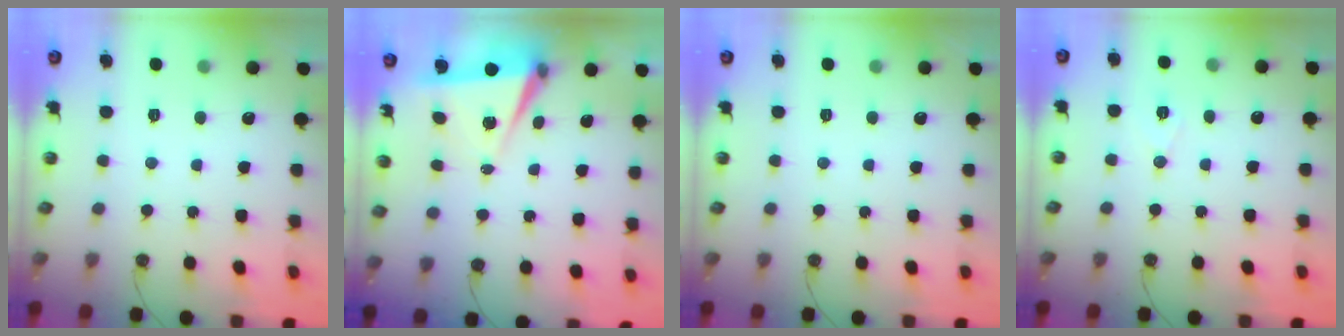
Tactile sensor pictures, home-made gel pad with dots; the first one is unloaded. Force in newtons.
{"total": 6.1, "press": 4.3, "slide": 4.3}
{"total": 0.0}
{"total": 6.5, "press": 4.8, "slide": 4.5}